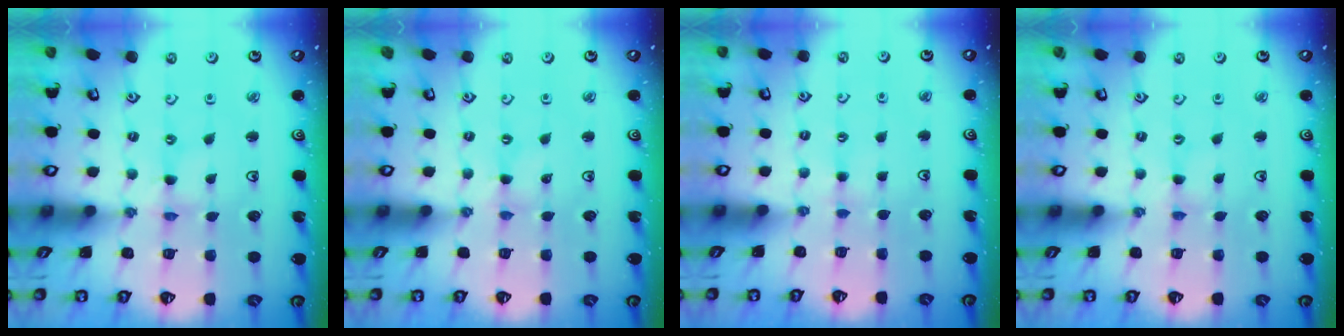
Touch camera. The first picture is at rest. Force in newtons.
{"total": 0.0}
{"total": 2.4, "press": 2.4, "slide": 0.3}
{"total": 0.0}